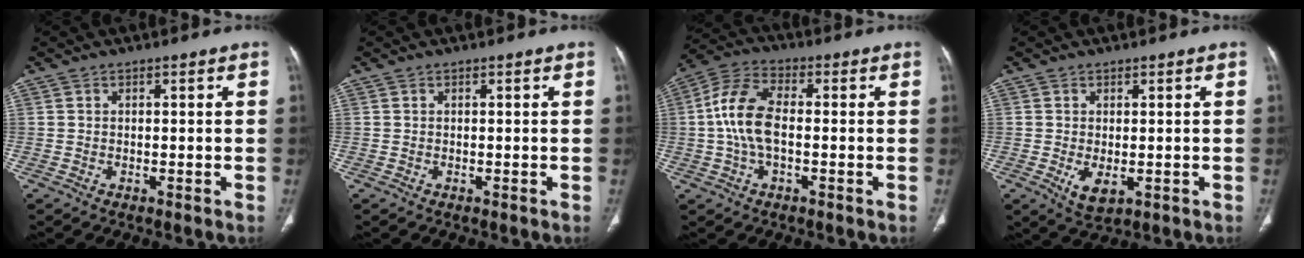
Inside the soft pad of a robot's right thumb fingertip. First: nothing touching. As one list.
[{"total": 0.0}, {"total": 10.2, "force": [-0.5, 5.5, 8.6], "torque": [-0.181, 0.028, -0.012]}, {"total": 4.0, "force": [-0.8, 2.2, 3.3], "torque": [-0.057, -0.012, -0.002]}]